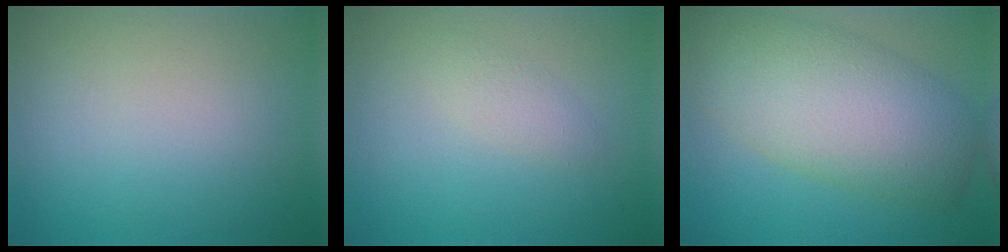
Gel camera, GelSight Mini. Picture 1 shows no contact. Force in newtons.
{"total": 1.5, "press": 1.5, "slide": 0.0}
{"total": 9.3, "press": 9.3, "slide": 0.3}